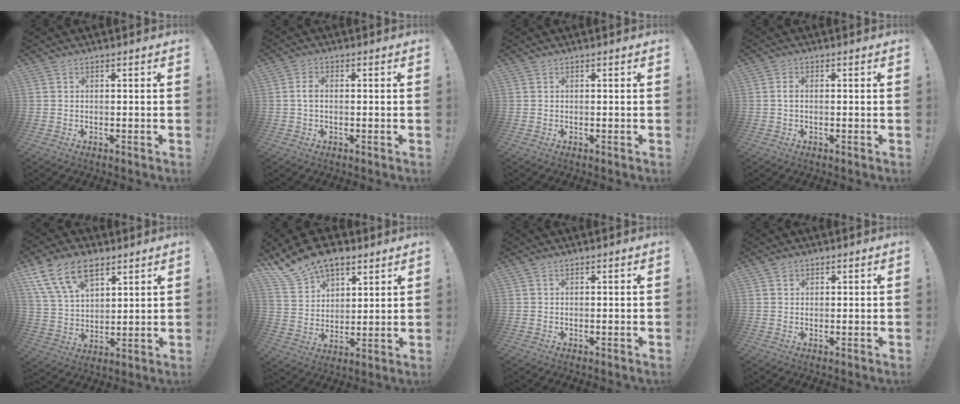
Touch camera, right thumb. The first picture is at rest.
{"total": 2.4, "force": [-0.2, 1.2, 2.1], "torque": [-0.039, 0.007, -0.003]}
{"total": 0.0}
{"total": 1.2, "force": [-0.2, 0.5, 1.1], "torque": [-0.024, 0.005, -0.003]}
{"total": 15.5, "force": [9.0, 9.1, 8.9], "torque": [-0.159, -0.035, 0.169]}
{"total": 12.7, "force": [10.1, 6.5, 4.0], "torque": [-0.094, -0.068, 0.196]}
{"total": 0.0}
{"total": 1.3, "force": [0.8, 1.0, 0.2], "torque": [0.003, -0.002, 0.014]}